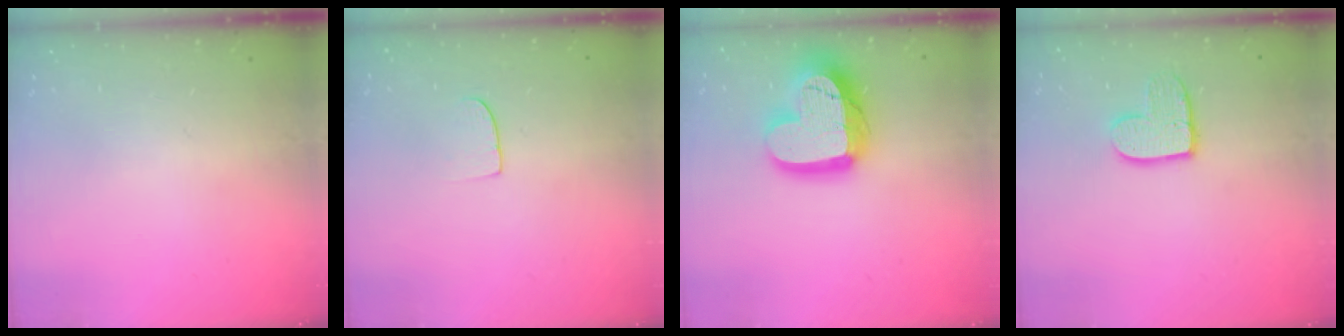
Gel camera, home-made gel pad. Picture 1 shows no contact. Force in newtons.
{"total": 5.6, "press": 5.5, "slide": 0.5}
{"total": 19.9, "press": 19.9, "slide": 1.5}
{"total": 10.7, "press": 10.7, "slide": 1.0}